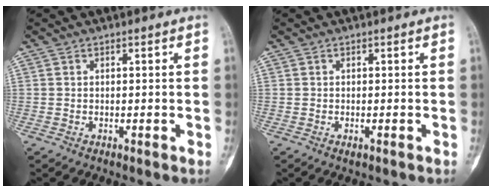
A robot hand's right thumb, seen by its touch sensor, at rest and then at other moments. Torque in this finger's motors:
{"motor_torque": [0.64, 0.04, 0.35, 0.15, 0.06]}